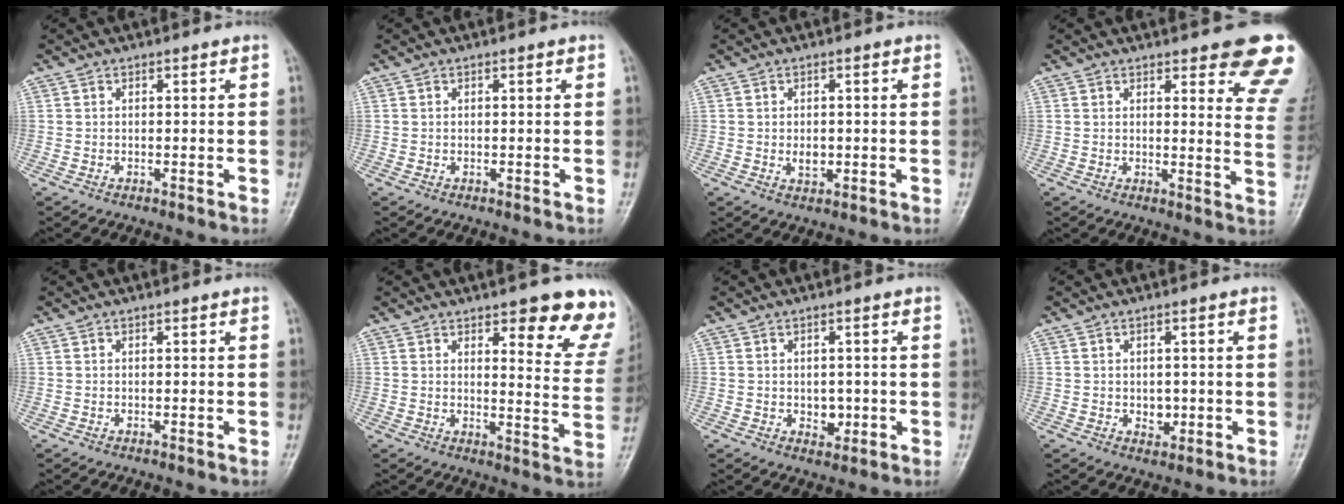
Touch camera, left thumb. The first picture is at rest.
{"total": 0.0}
{"total": 2.7, "force": [-0.2, 1.9, 2.0], "torque": [-0.024, -0.002, -0.001]}
{"total": 12.6, "force": [9.3, 3.5, 7.7], "torque": [-0.044, -0.053, 0.086]}
{"total": 0.0}
{"total": 13.2, "force": [9.3, 4.1, 8.5], "torque": [-0.051, -0.055, 0.097]}
{"total": 3.5, "force": [-0.3, 2.6, 2.3], "torque": [-0.015, 0.000, 0.001]}
{"total": 2.9, "force": [-0.2, 2.2, 1.9], "torque": [-0.014, -0.001, 0.002]}